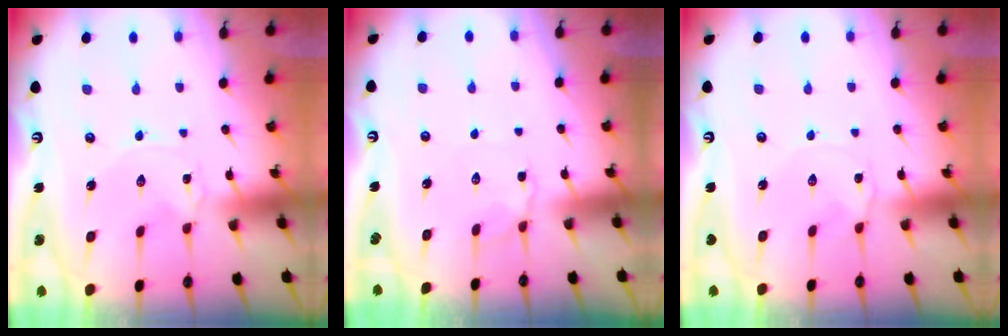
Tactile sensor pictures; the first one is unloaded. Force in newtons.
{"total": 3.4, "press": 3.2, "slide": 1.2}
{"total": 0.0}